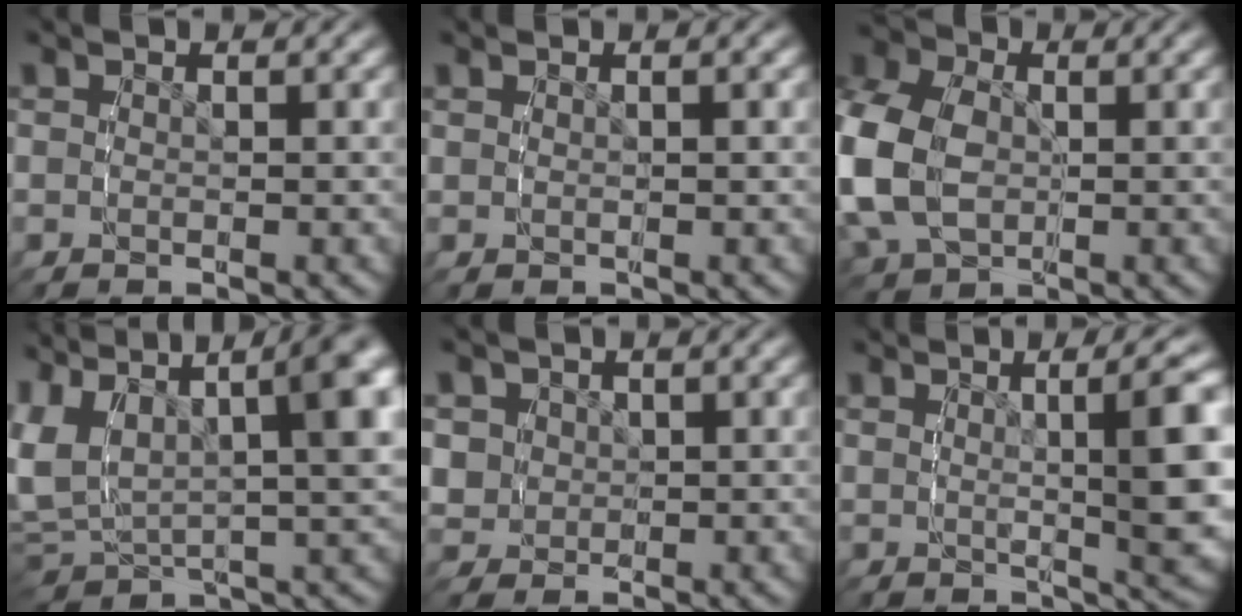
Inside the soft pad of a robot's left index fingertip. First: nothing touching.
{"total": 0.6, "force": [0.4, -0.3, 0.4], "torque": [-0.004, -0.001, 0.013]}
{"total": 8.0, "force": [0.0, 6.5, 4.7], "torque": [-0.137, -0.023, 0.013]}
{"total": 16.3, "force": [3.7, 11.9, 10.6], "torque": [-0.201, -0.002, 0.050]}
{"total": 4.8, "force": [0.5, 4.5, 1.7], "torque": [-0.051, -0.019, 0.020]}
{"total": 9.0, "force": [2.8, 2.7, 8.1], "torque": [-0.090, 0.016, 0.045]}